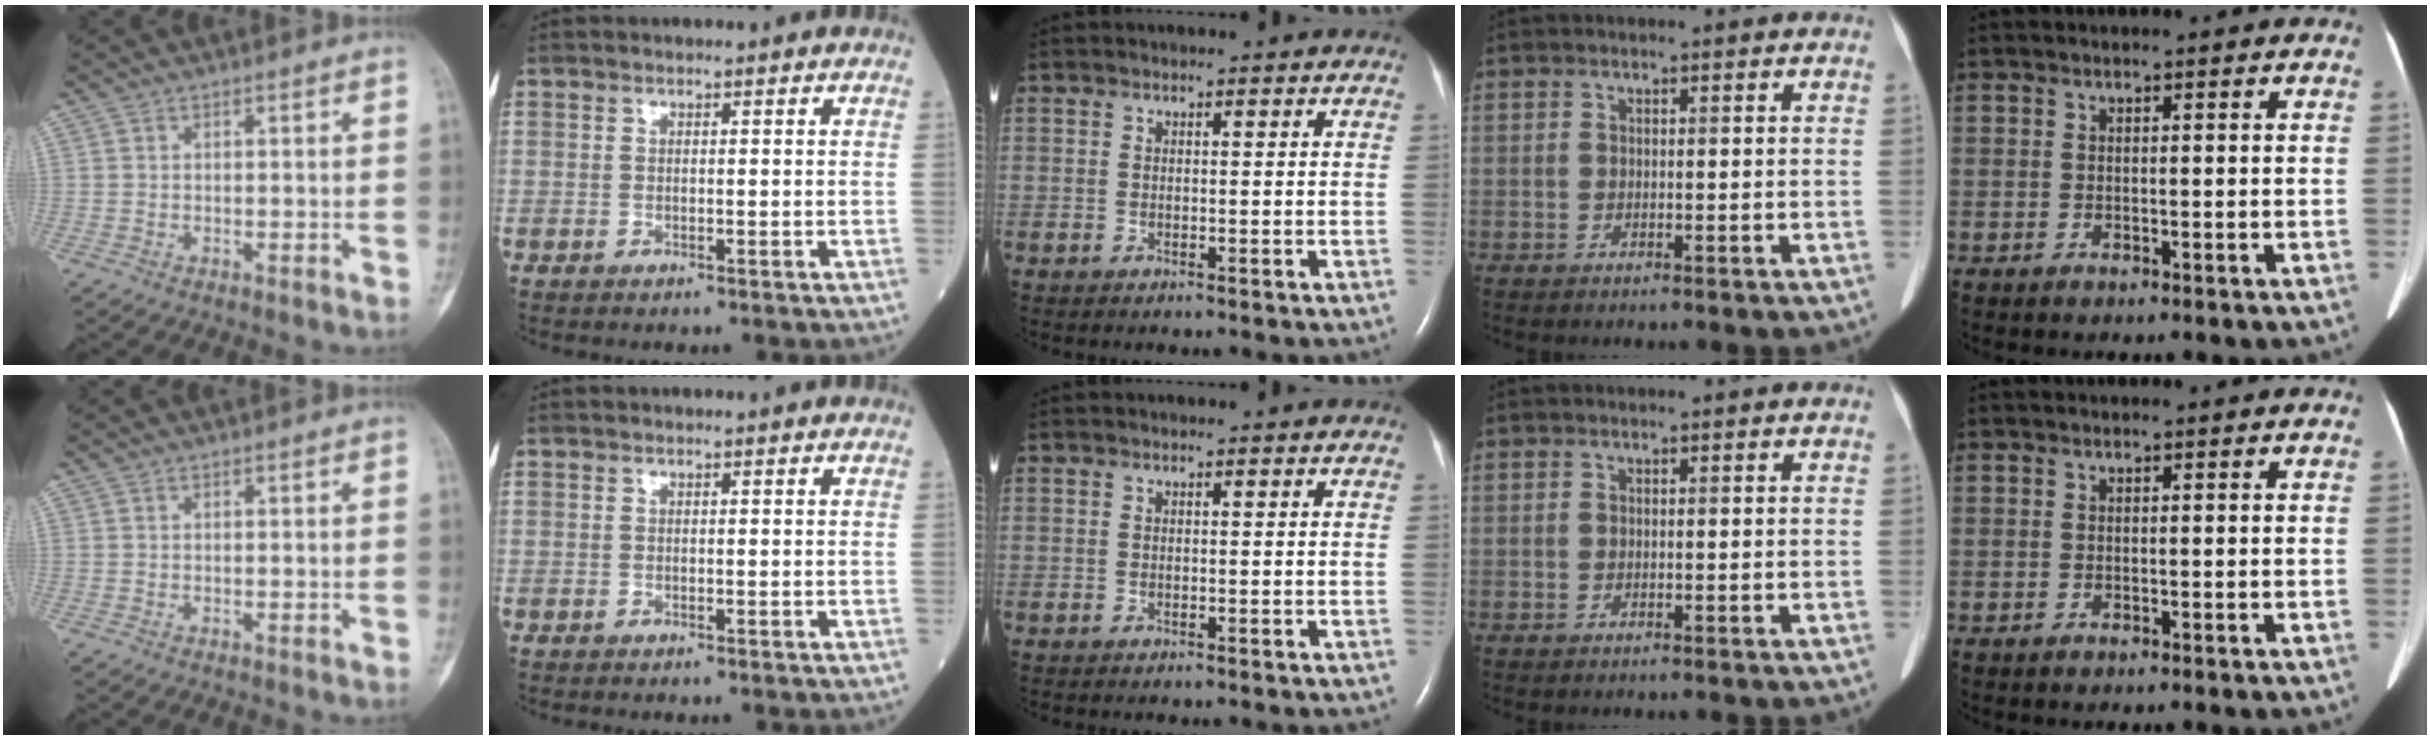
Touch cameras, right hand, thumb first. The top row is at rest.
{}